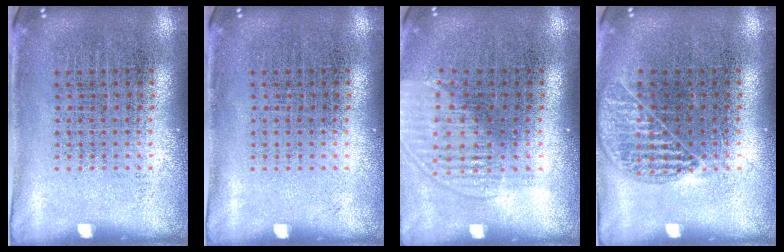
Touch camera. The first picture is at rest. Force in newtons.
{"total": 0.0}
{"total": 1.4, "press": 1.3, "slide": 0.7}
{"total": 1.0, "press": 1.0, "slide": 0.3}